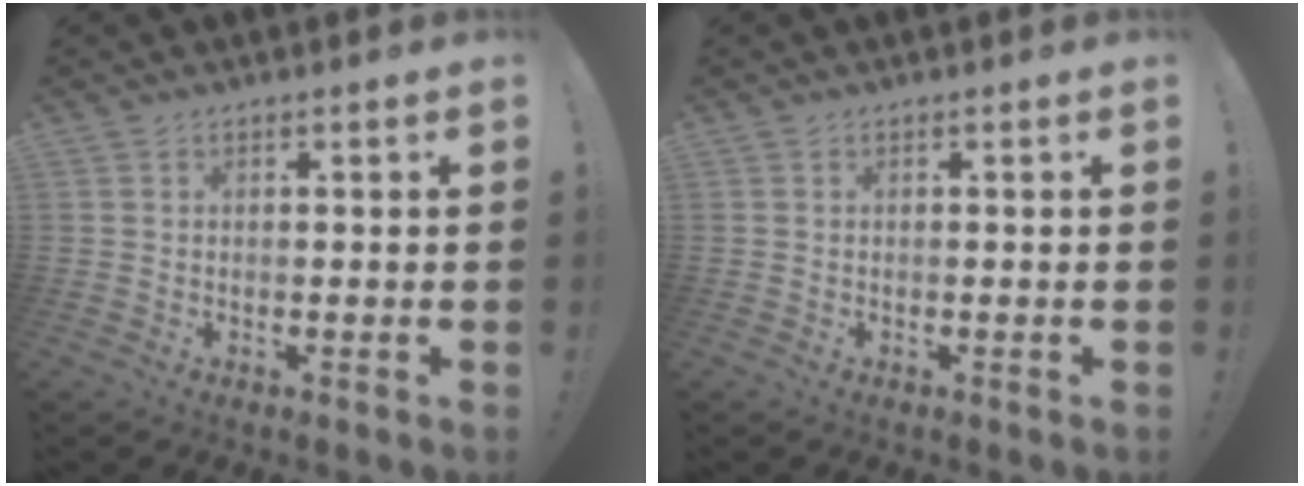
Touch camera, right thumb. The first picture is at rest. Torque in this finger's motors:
{"motor_torque": [0.00, 0.00, 0.01, -0.01, 0.00]}